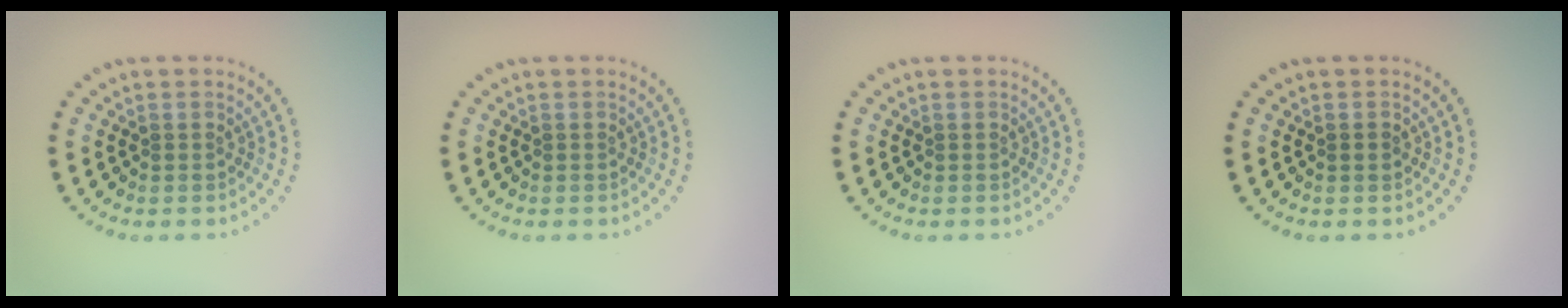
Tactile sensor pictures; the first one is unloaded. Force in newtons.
{"total": 0.0}
{"total": 0.0}
{"total": 0.7, "press": 0.7, "slide": 0.1}